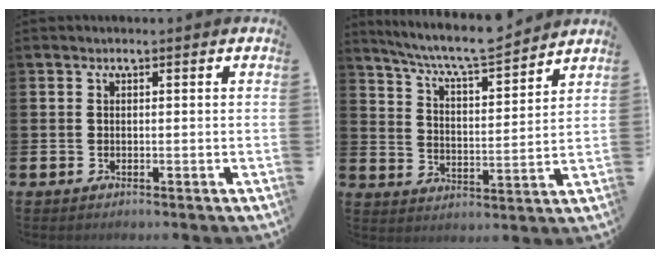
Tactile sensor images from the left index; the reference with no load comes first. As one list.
[{"total": 7.5, "force": [7.1, 0.4, 2.5], "torque": [-0.080, -0.049, 0.124]}]